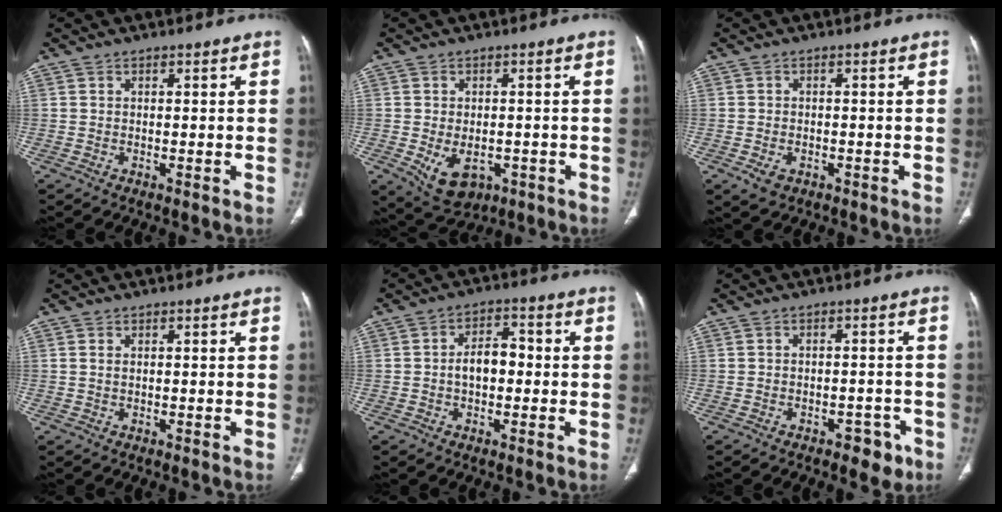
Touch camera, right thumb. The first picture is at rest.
{"total": 8.1, "force": [-2.6, 5.5, 5.4], "torque": [-0.073, 0.004, -0.022]}
{"total": 2.9, "force": [-1.3, 2.0, 1.7], "torque": [-0.029, 0.003, -0.013]}
{"total": 0.7, "force": [0.2, 0.3, 0.6], "torque": [-0.017, 0.005, 0.008]}
{"total": 6.0, "force": [-0.6, 3.8, 4.7], "torque": [-0.067, 0.024, -0.017]}
{"total": 4.8, "force": [-2.9, 2.8, 2.7], "torque": [-0.015, 0.020, -0.034]}